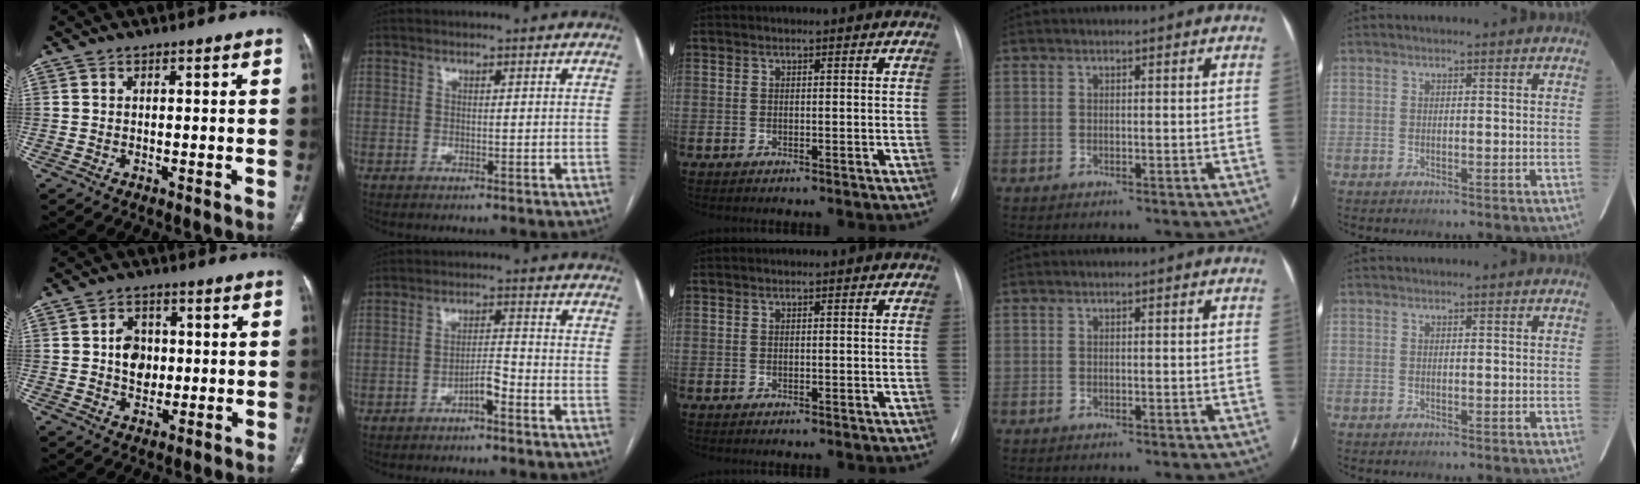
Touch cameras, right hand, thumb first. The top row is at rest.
{"thumb": {"total": 6.4, "force": [0.3, 5.0, 4.0], "torque": [-0.042, 0.003, 0.005]}, "index": {"total": 3.3, "force": [-2.1, 0.6, 2.5], "torque": [-0.040, 0.007, -0.036]}}